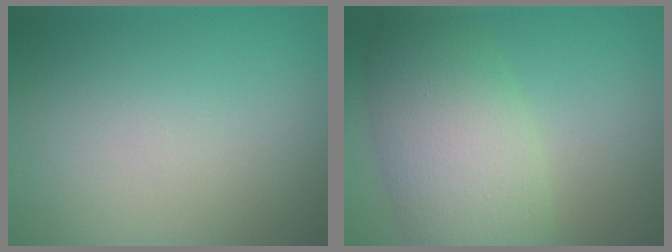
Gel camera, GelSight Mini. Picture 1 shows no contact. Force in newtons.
{"total": 8.1, "press": 8.1, "slide": 0.3}